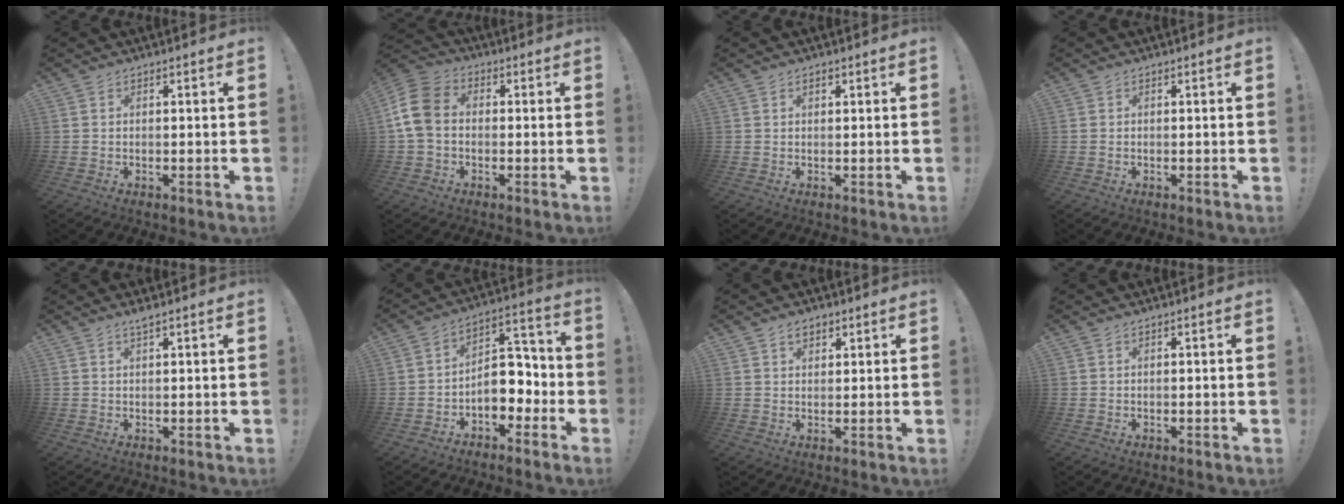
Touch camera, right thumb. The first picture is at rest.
{"total": 10.9, "force": [-0.2, 7.9, 7.4], "torque": [-0.158, 0.021, 0.003]}
{"total": 0.9, "force": [0.5, 0.5, 0.6], "torque": [-0.012, 0.002, 0.009]}
{"total": 0.0}
{"total": 1.7, "force": [1.6, 0.0, 0.8], "torque": [-0.010, -0.004, 0.025]}
{"total": 11.0, "force": [-3.7, 7.6, 7.0], "torque": [-0.107, 0.019, -0.061]}
{"total": 2.9, "force": [1.6, 1.9, 1.4], "torque": [-0.016, -0.003, 0.027]}
{"total": 0.0}